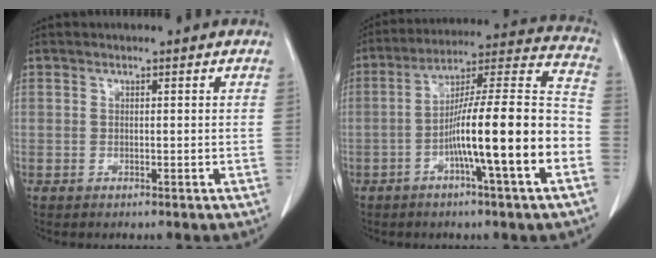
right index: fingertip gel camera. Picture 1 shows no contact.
{"total": 17.4, "force": [-5.4, 0.2, 16.5], "torque": [-0.257, 0.017, -0.091]}